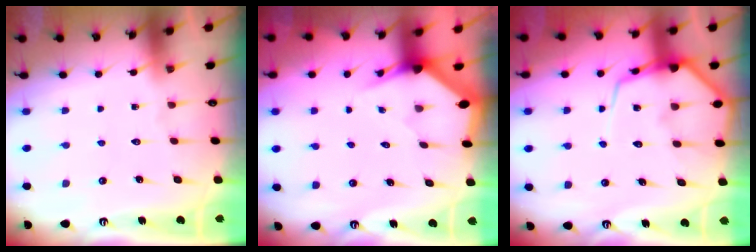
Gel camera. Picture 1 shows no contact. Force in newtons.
{"total": 3.0, "press": 3.0, "slide": 0.2}
{"total": 10.0, "press": 10.0, "slide": 1.1}